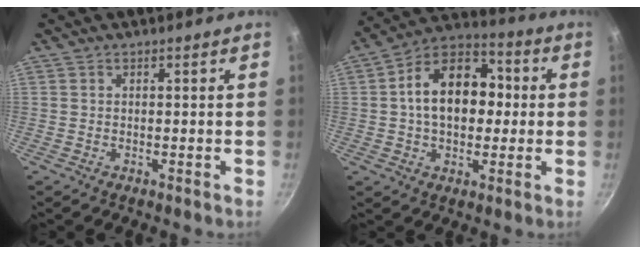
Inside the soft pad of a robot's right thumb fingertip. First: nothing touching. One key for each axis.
{"total": 16.1, "fx": 1.0, "fy": 11.2, "fz": 11.6, "tx": -0.144, "ty": 0.033, "tz": -0.003}